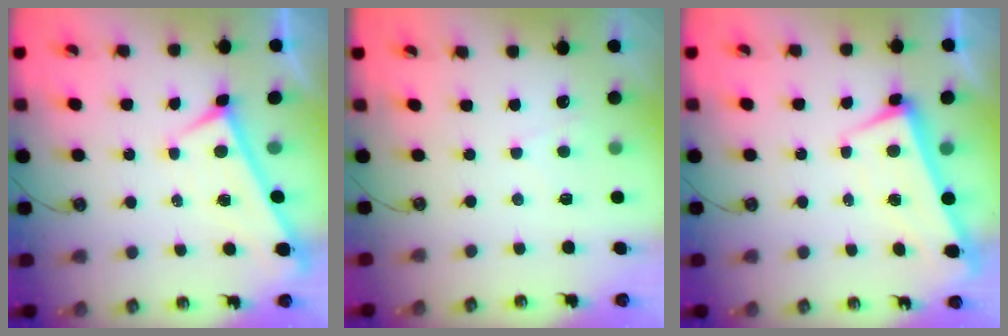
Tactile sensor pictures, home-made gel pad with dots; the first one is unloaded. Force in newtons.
{"total": 1.6, "press": 1.5, "slide": 0.4}
{"total": 1.5, "press": 0.5, "slide": 1.4}